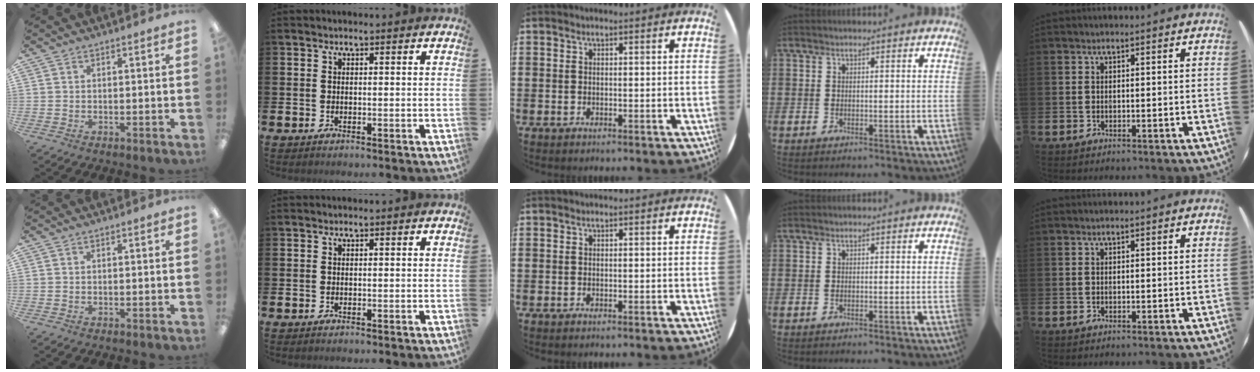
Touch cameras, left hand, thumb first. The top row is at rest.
{}